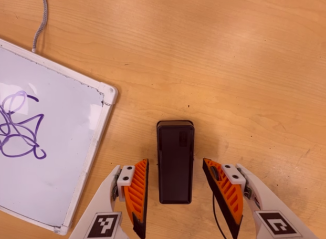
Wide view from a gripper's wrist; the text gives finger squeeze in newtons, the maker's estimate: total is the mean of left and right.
{"total": 0.0}